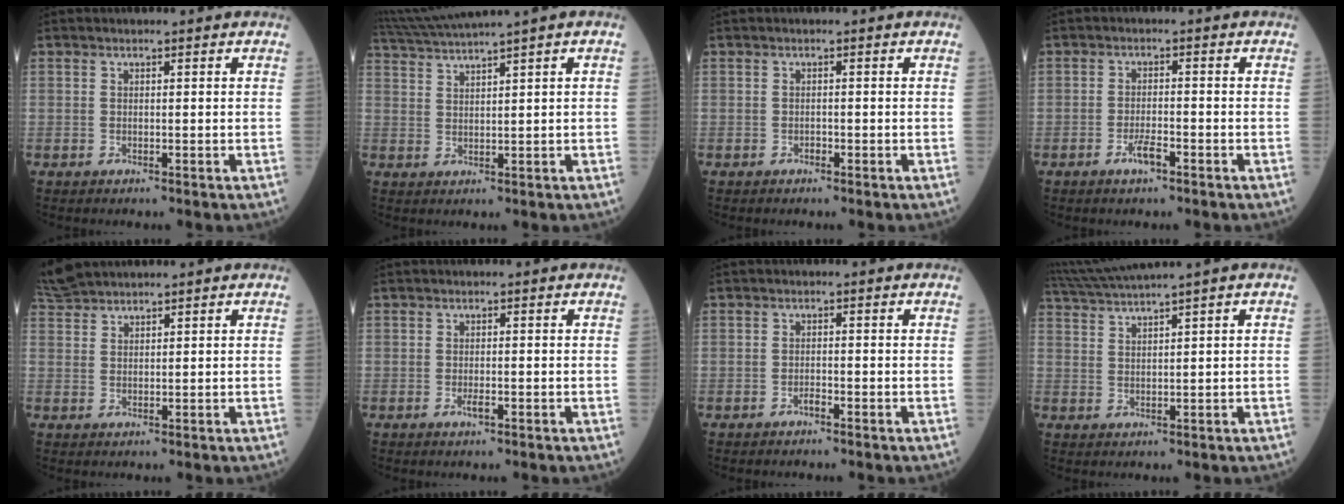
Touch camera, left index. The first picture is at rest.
{"total": 6.2, "force": [5.1, -1.8, 3.0], "torque": [-0.064, 0.010, 0.100]}
{"total": 0.5, "force": [-0.4, 0.3, 0.2], "torque": [-0.003, -0.004, -0.012]}
{"total": 2.7, "force": [-1.8, 0.5, 2.0], "torque": [-0.038, -0.005, -0.037]}
{"total": 4.0, "force": [3.9, 0.1, 0.7], "torque": [-0.027, 0.024, 0.085]}
{"total": 1.1, "force": [-0.6, 0.2, 0.9], "torque": [-0.018, -0.006, -0.012]}
{"total": 0.9, "force": [-0.8, 0.1, 0.4], "torque": [-0.008, -0.004, -0.016]}
{"total": 5.7, "force": [4.7, -1.8, 2.6], "torque": [-0.059, 0.009, 0.094]}